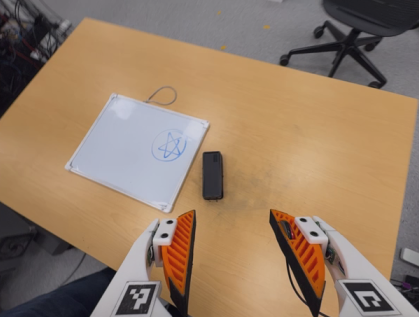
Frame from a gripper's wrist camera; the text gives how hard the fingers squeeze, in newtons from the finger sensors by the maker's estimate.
{"total": 0.0}